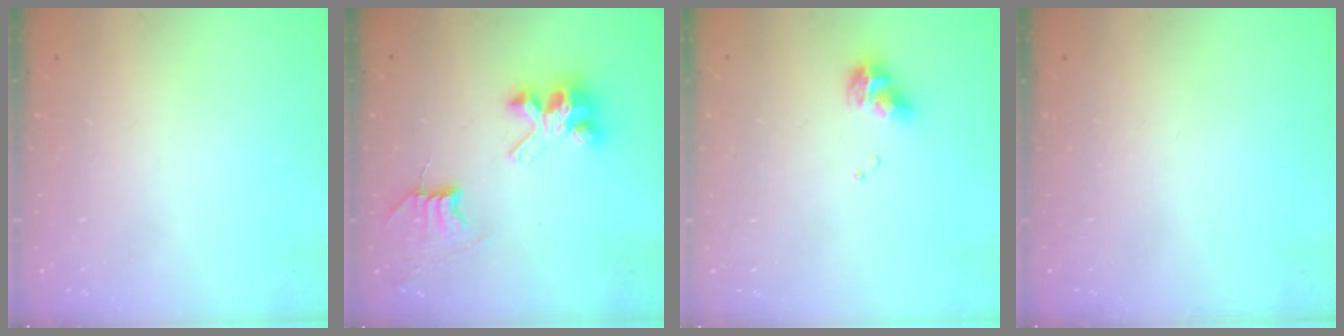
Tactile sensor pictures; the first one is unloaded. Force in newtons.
{"total": 8.2, "press": 8.2, "slide": 0.7}
{"total": 10.1, "press": 10.1, "slide": 1.0}
{"total": 0.0}